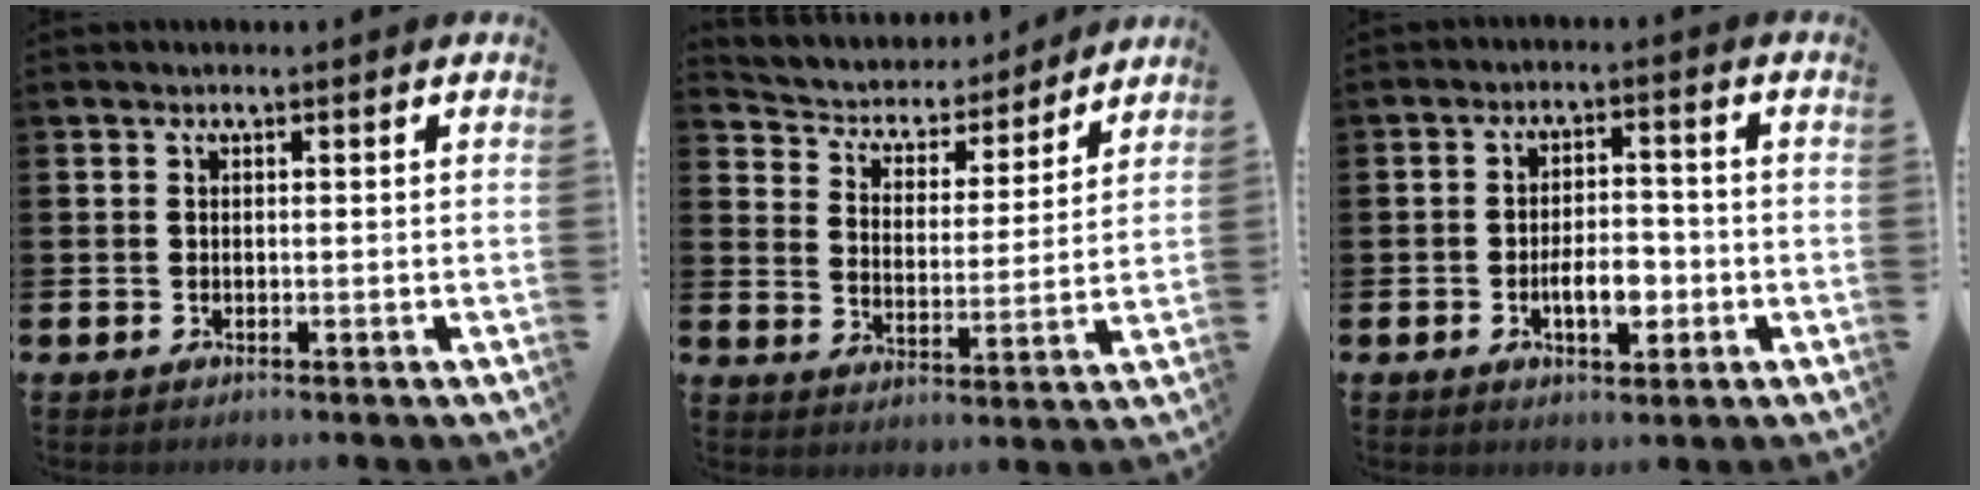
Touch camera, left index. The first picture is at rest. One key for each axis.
{"total": 4.9, "fx": 4.4, "fy": 2.0, "fz": 0.4, "tx": -0.041, "ty": -0.040, "tz": 0.070}
{"total": 5.1, "fx": -1.4, "fy": 2.4, "fz": 4.2, "tx": -0.060, "ty": 0.003, "tz": -0.029}